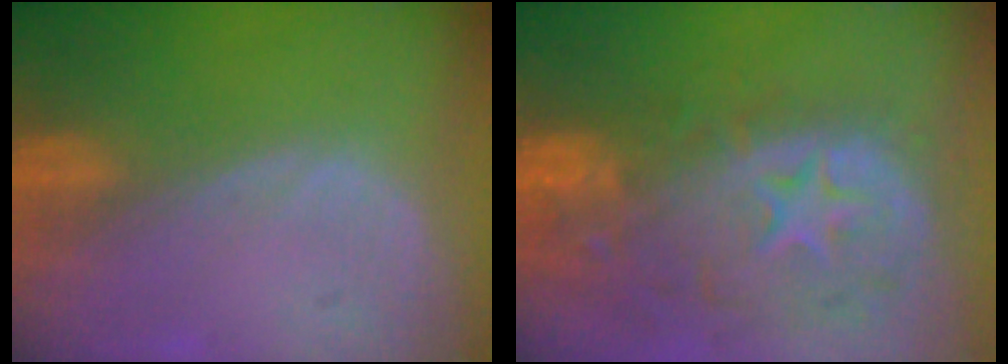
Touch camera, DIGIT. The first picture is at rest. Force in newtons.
{"total": 13.4, "press": 11.1, "slide": 7.5}